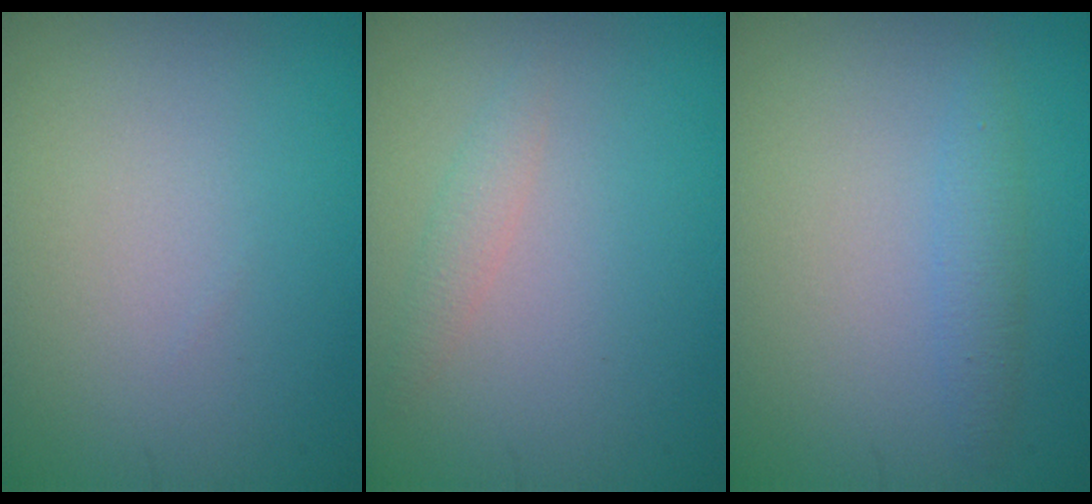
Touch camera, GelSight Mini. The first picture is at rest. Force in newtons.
{"total": 1.2, "press": 1.2, "slide": 0.1}
{"total": 1.6, "press": 1.6, "slide": 0.1}